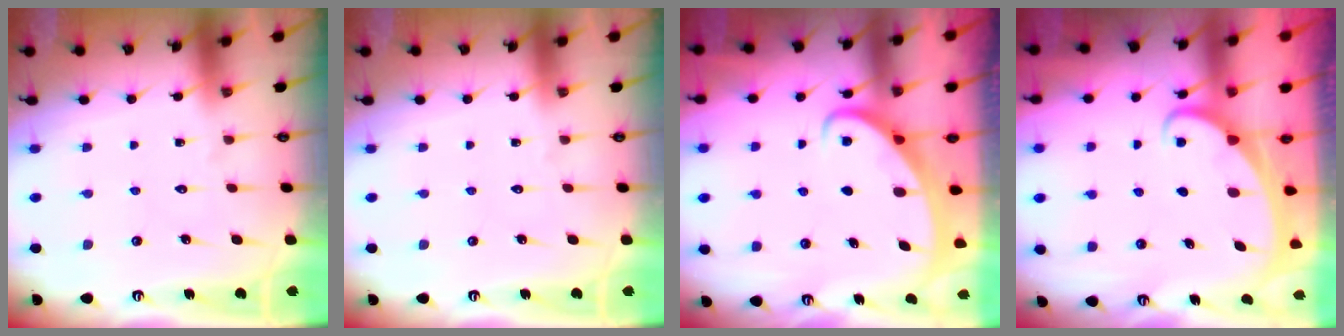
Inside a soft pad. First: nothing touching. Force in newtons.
{"total": 0.0}
{"total": 2.6, "press": 2.5, "slide": 0.3}
{"total": 2.0, "press": 2.0, "slide": 0.2}